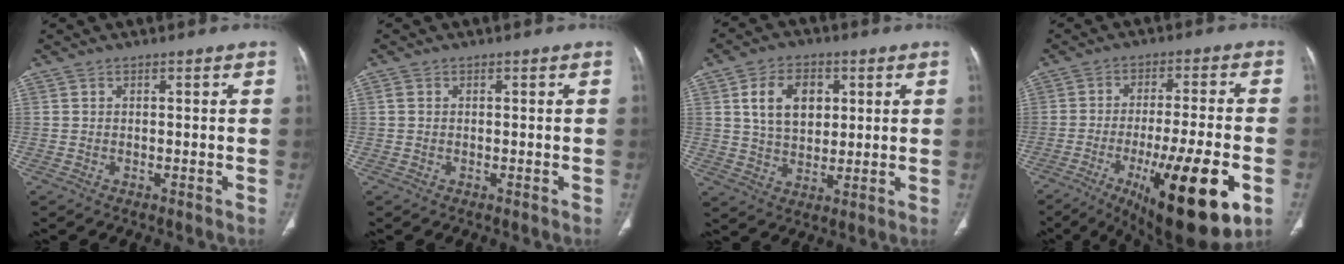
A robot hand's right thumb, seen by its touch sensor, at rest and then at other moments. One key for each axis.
{"total": 0.8, "fx": 0.1, "fy": 0.7, "fz": 0.5, "tx": -0.008, "ty": 0.002, "tz": 0.002}
{"total": 10.3, "fx": 3.0, "fy": 7.0, "fz": 6.9, "tx": -0.089, "ty": -0.008, "tz": 0.055}
{"total": 21.1, "fx": -7.9, "fy": 5.0, "fz": 18.9, "tx": -0.263, "ty": 0.001, "tz": -0.108}